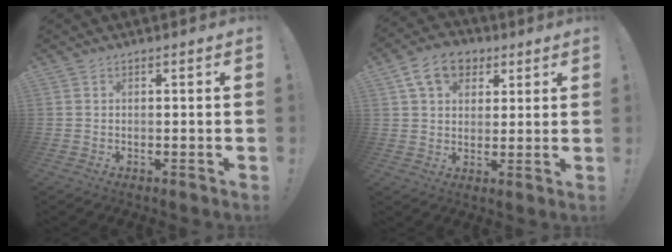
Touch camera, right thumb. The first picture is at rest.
{"total": 11.8, "force": [5.7, 8.4, 5.9], "torque": [-0.088, -0.015, 0.109]}